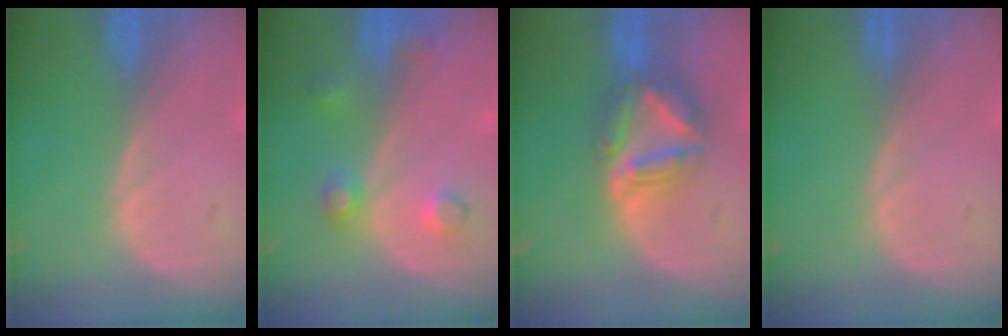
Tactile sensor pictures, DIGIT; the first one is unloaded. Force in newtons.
{"total": 3.9, "press": 3.9, "slide": 0.1}
{"total": 7.9, "press": 6.7, "slide": 4.2}
{"total": 0.0}